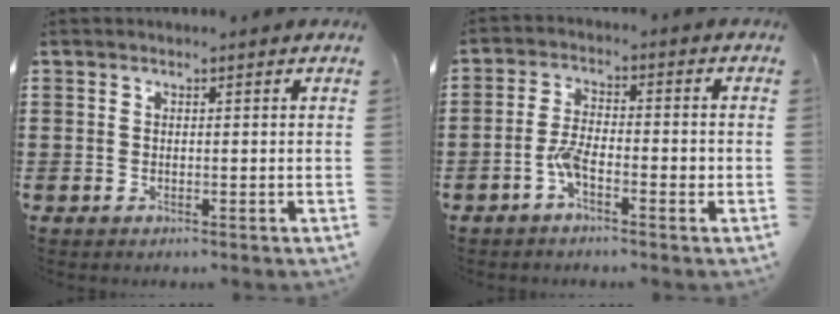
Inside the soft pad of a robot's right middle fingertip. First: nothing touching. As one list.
[{"total": 4.4, "force": [-1.9, 1.7, 3.6], "torque": [-0.068, 0.007, -0.036]}]